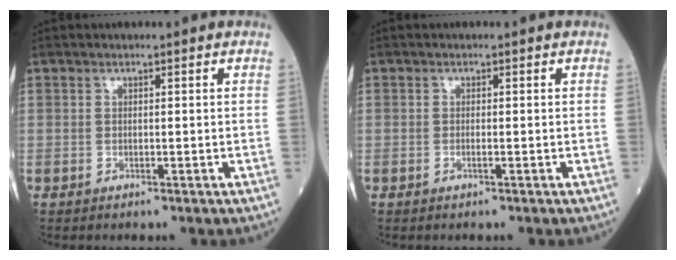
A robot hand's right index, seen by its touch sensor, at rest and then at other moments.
{"total": 0.5, "force": [-0.2, 0.0, 0.5], "torque": [-0.011, 0.000, -0.005]}